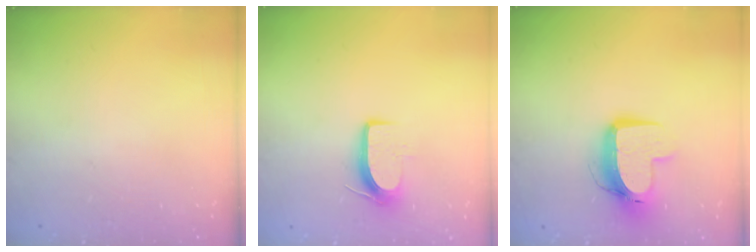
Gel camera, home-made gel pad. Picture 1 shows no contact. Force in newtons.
{"total": 8.0, "press": 8.0, "slide": 0.9}
{"total": 12.3, "press": 12.3, "slide": 1.3}